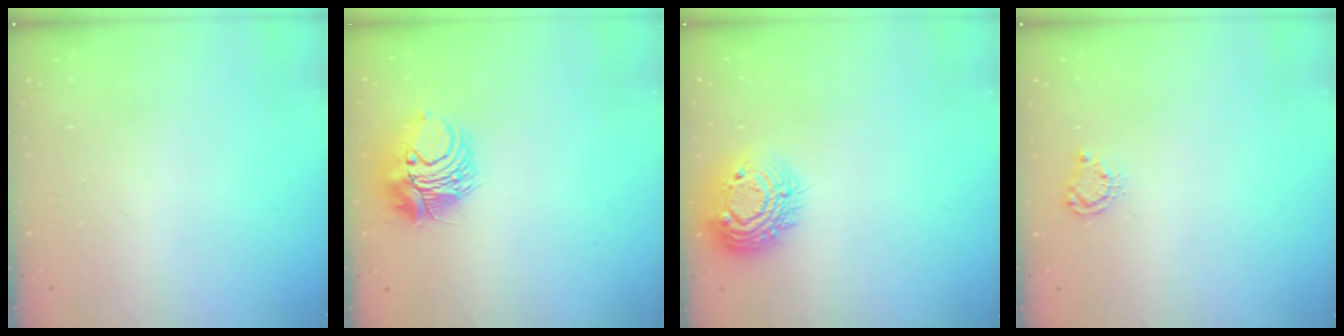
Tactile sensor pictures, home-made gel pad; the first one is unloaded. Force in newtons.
{"total": 9.5, "press": 9.4, "slide": 0.7}
{"total": 13.0, "press": 13.0, "slide": 1.0}
{"total": 5.7, "press": 5.6, "slide": 0.7}